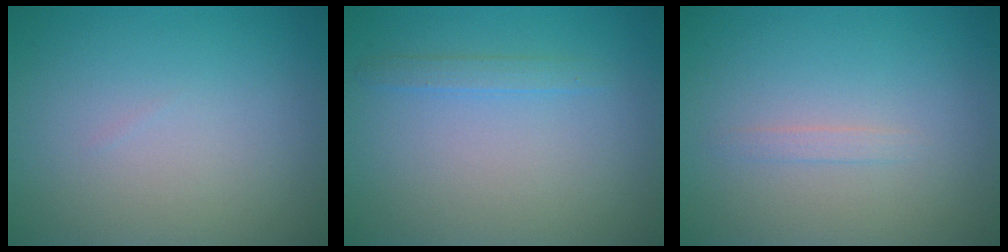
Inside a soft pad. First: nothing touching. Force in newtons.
{"total": 1.1, "press": 1.1, "slide": 0.1}
{"total": 0.7, "press": 0.7, "slide": 0.0}